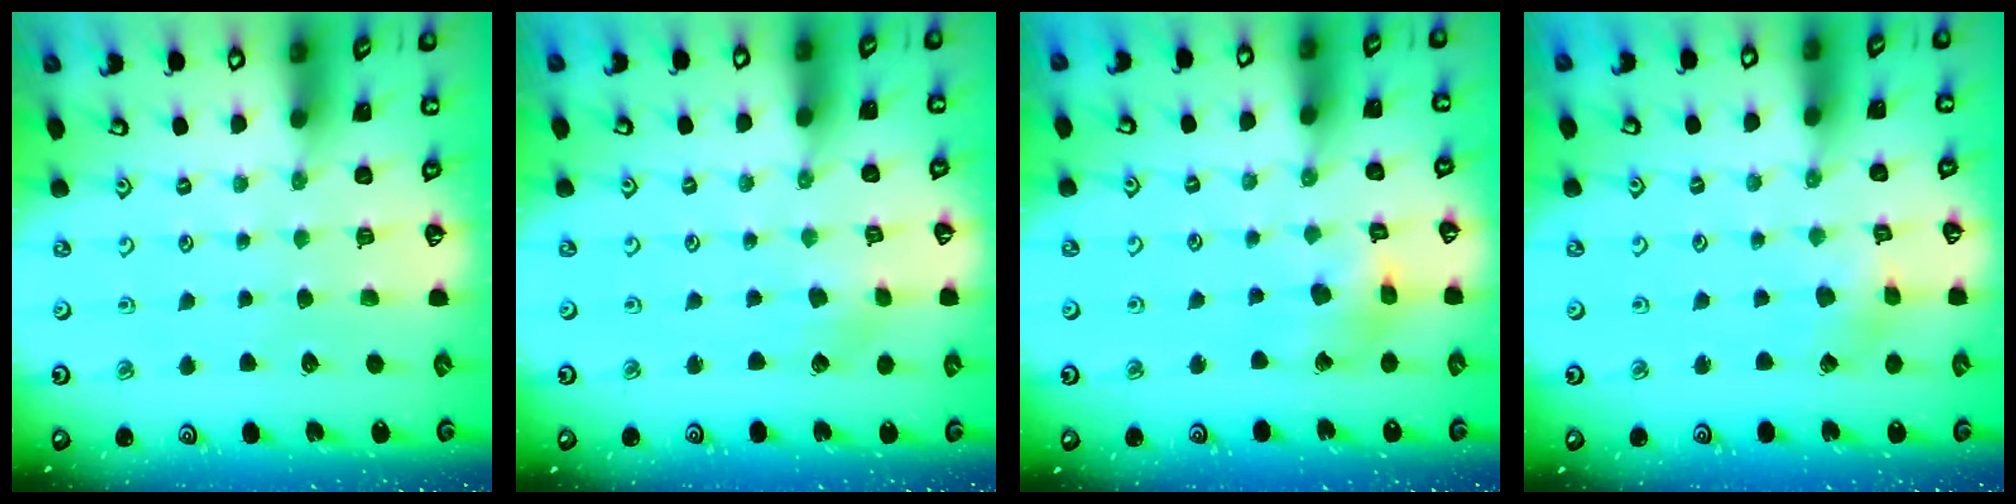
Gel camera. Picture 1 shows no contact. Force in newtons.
{"total": 1.4, "press": 1.4, "slide": 0.2}
{"total": 10.1, "press": 10.0, "slide": 1.4}
{"total": 3.0, "press": 3.0, "slide": 0.3}